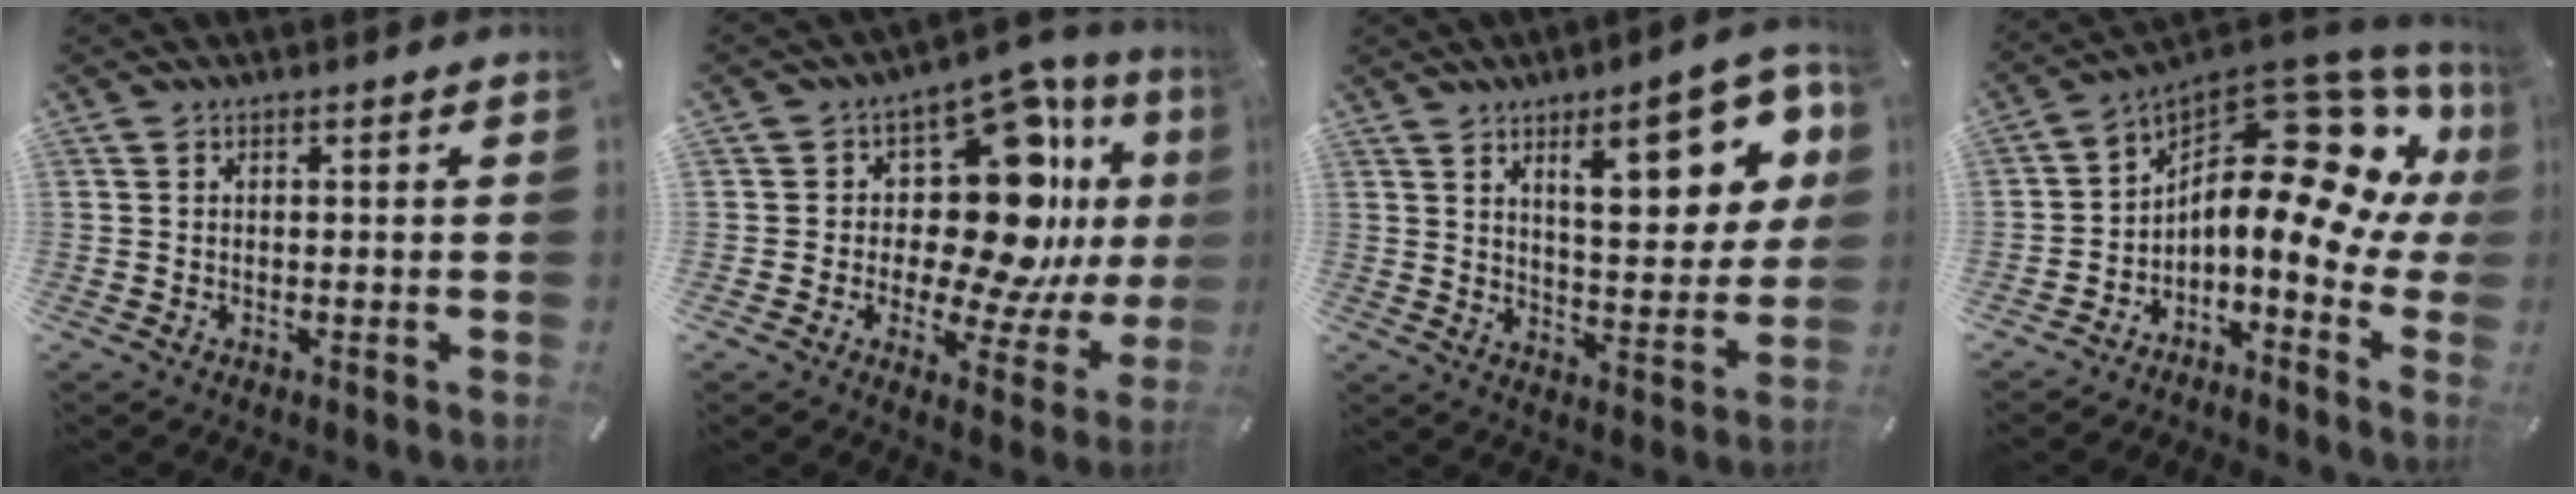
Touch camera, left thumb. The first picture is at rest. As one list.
[{"total": 18.6, "force": [5.5, 10.8, 14.2], "torque": [-0.212, -0.051, 0.087]}, {"total": 18.2, "force": [8.2, 7.0, 14.7], "torque": [-0.200, -0.030, 0.125]}, {"total": 17.5, "force": [5.5, 8.3, 14.4], "torque": [-0.214, -0.066, 0.086]}]